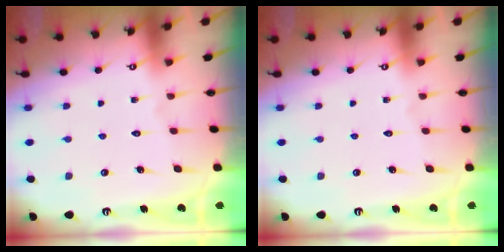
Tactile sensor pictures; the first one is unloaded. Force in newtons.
{"total": 0.0}